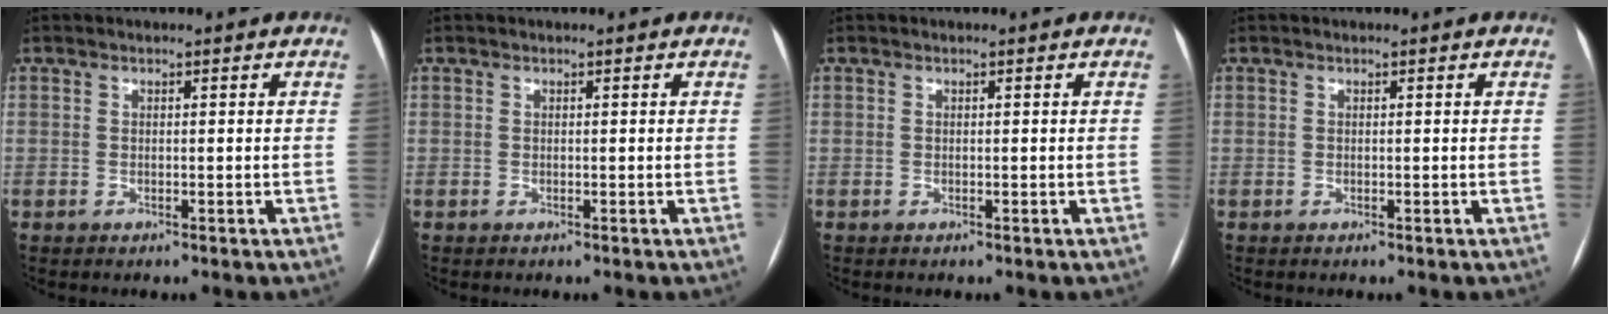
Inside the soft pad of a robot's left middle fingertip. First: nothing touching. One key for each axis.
{"total": 0.0}
{"total": 0.0}
{"total": 0.0}